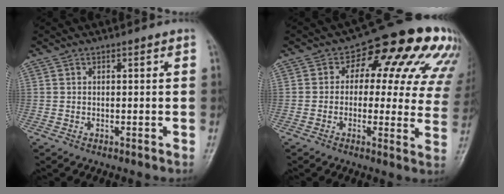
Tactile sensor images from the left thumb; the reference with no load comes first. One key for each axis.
{"total": 19.2, "fx": 7.0, "fy": 10.6, "fz": 14.4, "tx": -0.129, "ty": 0.018, "tz": 0.072}